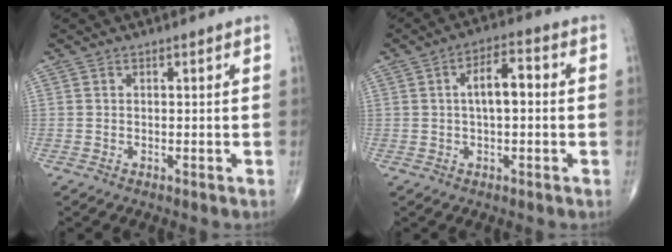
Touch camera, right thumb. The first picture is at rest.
{"total": 6.6, "force": [0.5, 2.8, 6.0], "torque": [-0.095, 0.021, 0.001]}